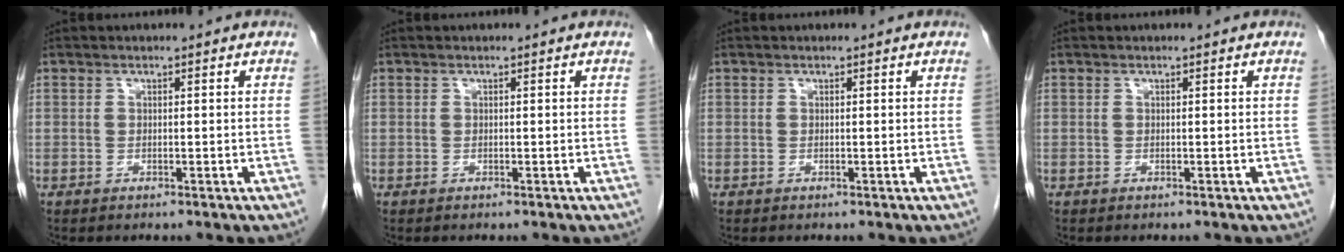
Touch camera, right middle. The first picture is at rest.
{"total": 0.0}
{"total": 0.0}
{"total": 0.0}